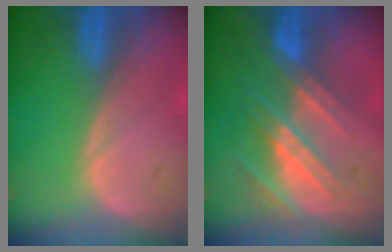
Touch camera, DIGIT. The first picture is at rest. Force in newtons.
{"total": 7.8, "press": 7.4, "slide": 2.6}